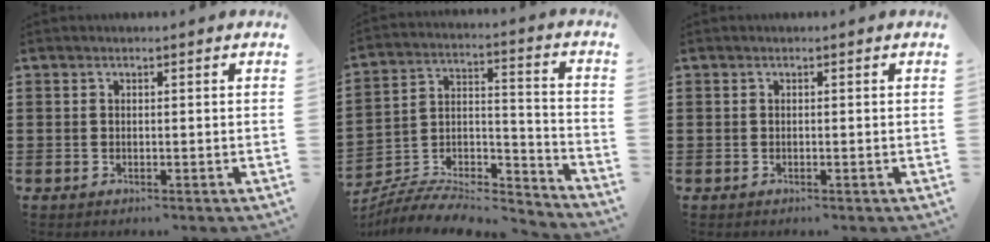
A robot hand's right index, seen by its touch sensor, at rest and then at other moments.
{"total": 7.1, "force": [-6.5, 1.9, 2.0], "torque": [-0.028, 0.008, -0.128]}
{"total": 0.0}